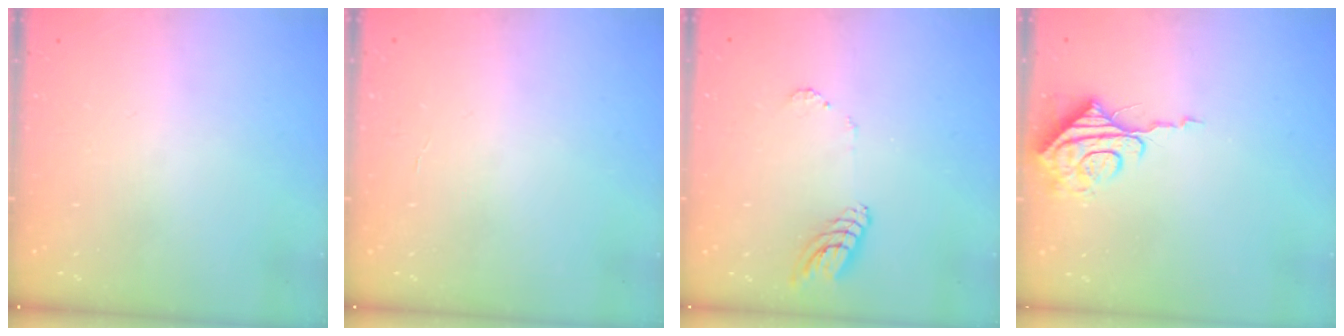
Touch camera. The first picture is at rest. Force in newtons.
{"total": 1.1, "press": 1.1, "slide": 0.2}
{"total": 8.5, "press": 8.4, "slide": 0.7}
{"total": 8.4, "press": 8.3, "slide": 0.8}